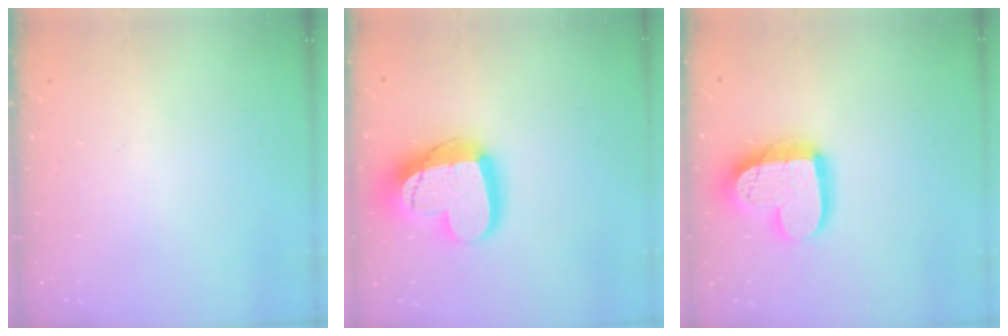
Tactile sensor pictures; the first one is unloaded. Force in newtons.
{"total": 19.5, "press": 19.4, "slide": 1.4}
{"total": 16.5, "press": 16.4, "slide": 1.3}